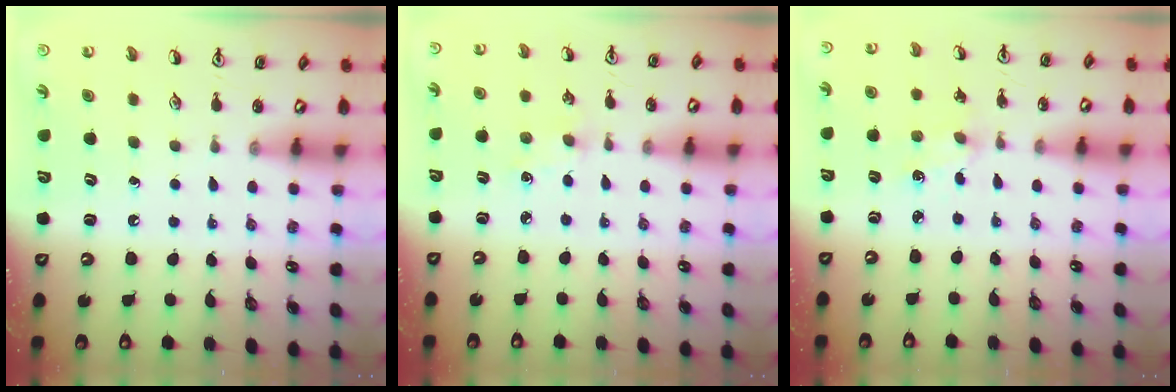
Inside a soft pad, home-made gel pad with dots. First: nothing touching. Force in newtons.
{"total": 1.7, "press": 1.7, "slide": 0.3}
{"total": 2.9, "press": 2.9, "slide": 0.4}